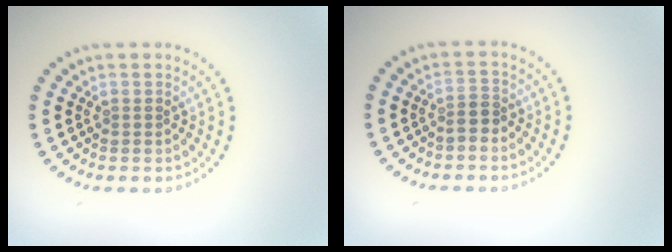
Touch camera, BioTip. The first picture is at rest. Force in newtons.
{"total": 1.1, "press": 0.9, "slide": 0.7}